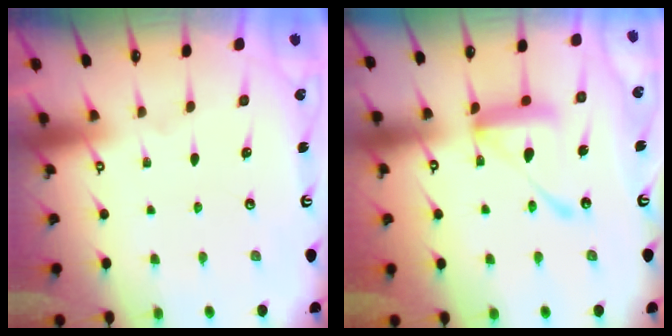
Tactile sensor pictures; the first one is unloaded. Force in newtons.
{"total": 14.9, "press": 14.8, "slide": 1.3}